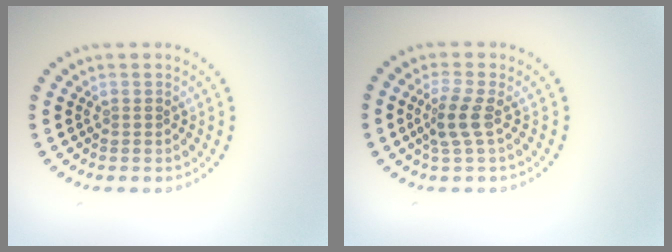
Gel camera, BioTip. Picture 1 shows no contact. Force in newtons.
{"total": 2.3, "press": 1.9, "slide": 1.3}